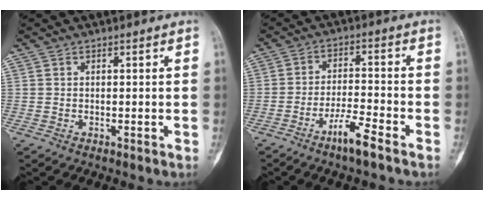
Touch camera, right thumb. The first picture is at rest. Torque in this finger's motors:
{"motor_torque": [1.00, 0.12, 0.75, -0.27, 0.25]}